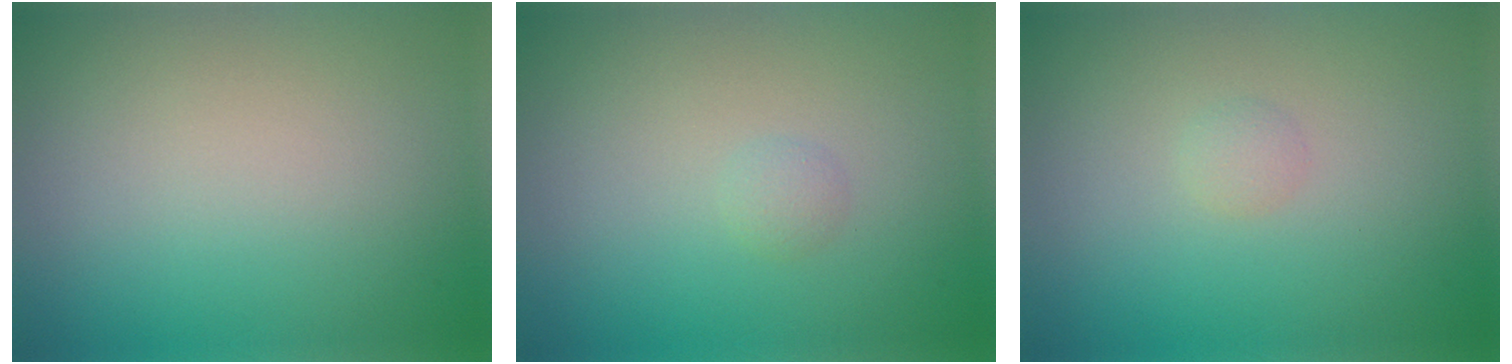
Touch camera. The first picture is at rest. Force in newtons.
{"total": 0.8, "press": 0.8, "slide": 0.1}
{"total": 0.7, "press": 0.7, "slide": 0.0}